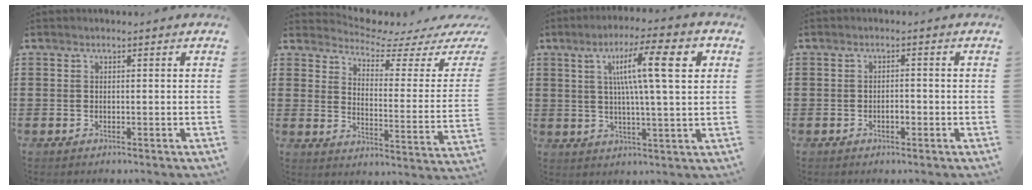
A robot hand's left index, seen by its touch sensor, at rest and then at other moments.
{"total": 4.4, "force": [4.1, 0.6, 1.5], "torque": [-0.049, -0.038, 0.065]}
{"total": 13.1, "force": [4.5, 2.1, 12.1], "torque": [-0.215, 0.009, 0.064]}
{"total": 1.4, "force": [-0.5, 0.6, 1.2], "torque": [-0.024, 0.000, -0.010]}